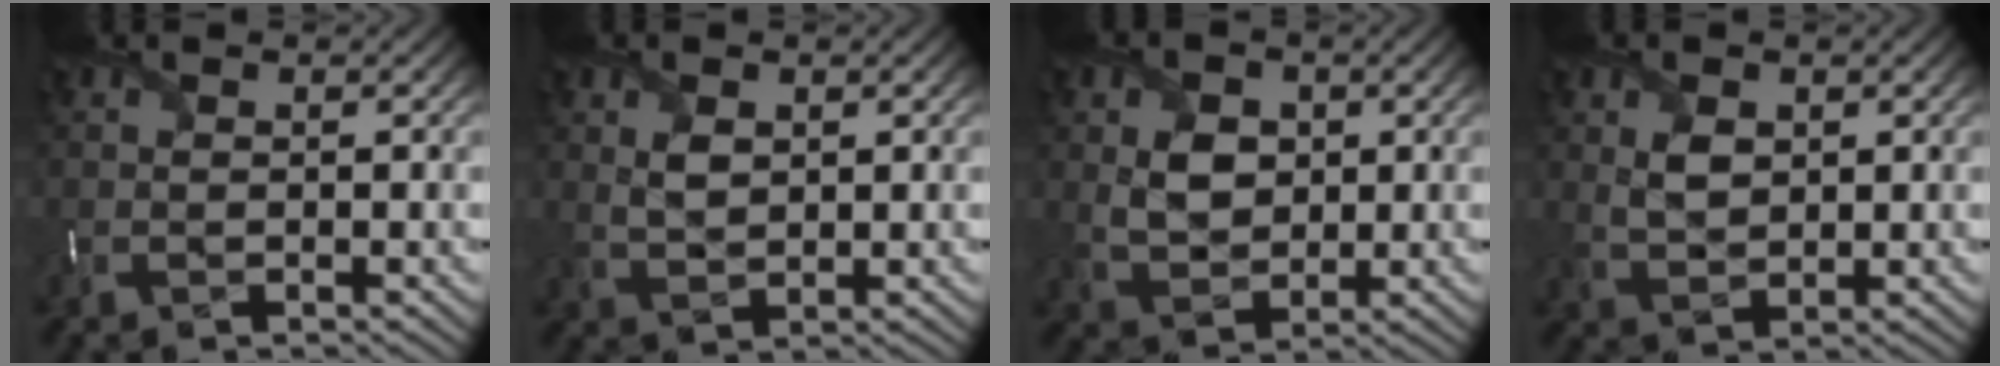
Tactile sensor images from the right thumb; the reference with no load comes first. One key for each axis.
{"total": 2.8, "fx": 1.0, "fy": 1.7, "fz": 2.0, "tx": -0.046, "ty": -0.005, "tz": 0.023}
{"total": 5.3, "fx": 0.8, "fy": 4.1, "fz": 3.2, "tx": -0.073, "ty": -0.006, "tz": 0.014}
{"total": 3.4, "fx": 1.1, "fy": 2.2, "fz": 2.3, "tx": -0.052, "ty": -0.004, "tz": 0.024}